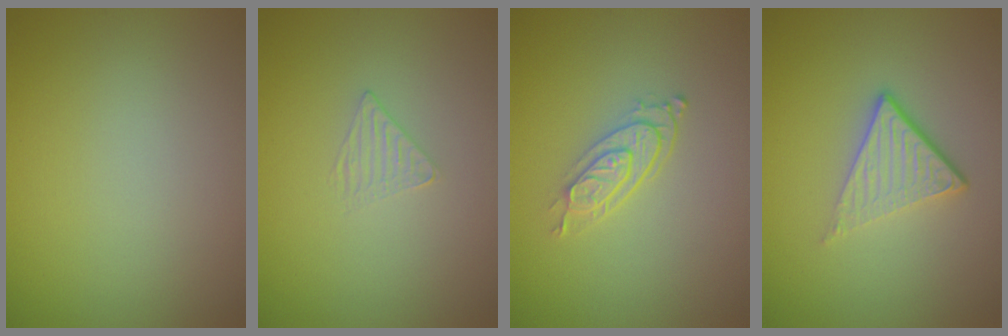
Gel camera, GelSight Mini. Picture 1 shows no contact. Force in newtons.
{"total": 1.0, "press": 0.3, "slide": 0.9}
{"total": 2.7, "press": 2.1, "slide": 1.7}
{"total": 3.9, "press": 2.5, "slide": 3.0}